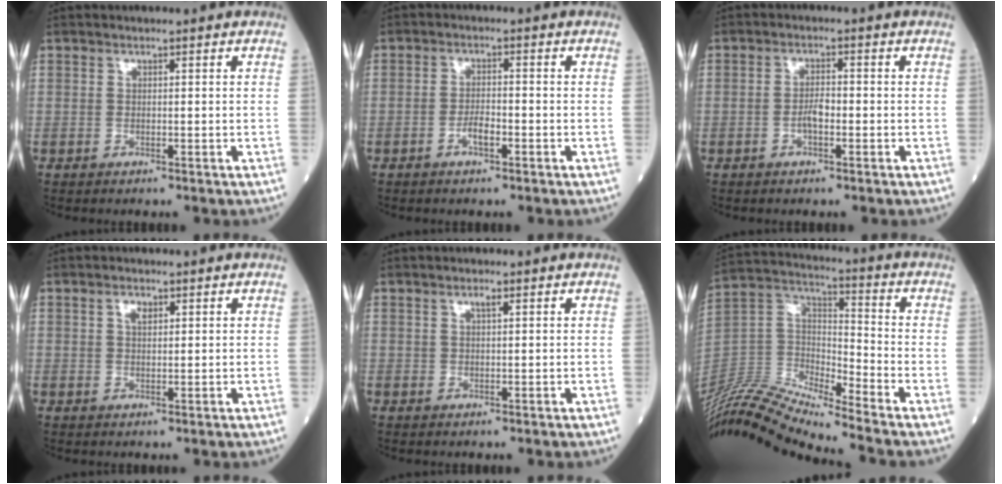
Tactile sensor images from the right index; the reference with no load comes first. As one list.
[{"total": 2.6, "force": [-1.3, 0.7, 2.1], "torque": [-0.035, 0.003, -0.024]}, {"total": 2.4, "force": [-0.8, 0.8, 2.2], "torque": [-0.036, 0.005, -0.016]}, {"total": 1.8, "force": [0.8, 0.9, 1.3], "torque": [-0.024, 0.002, 0.014]}, {"total": 1.1, "force": [0.6, -0.4, 0.8], "torque": [-0.017, -0.001, 0.009]}, {"total": 16.4, "force": [-15.4, -1.0, 5.5], "torque": [-0.107, 0.033, -0.296]}]